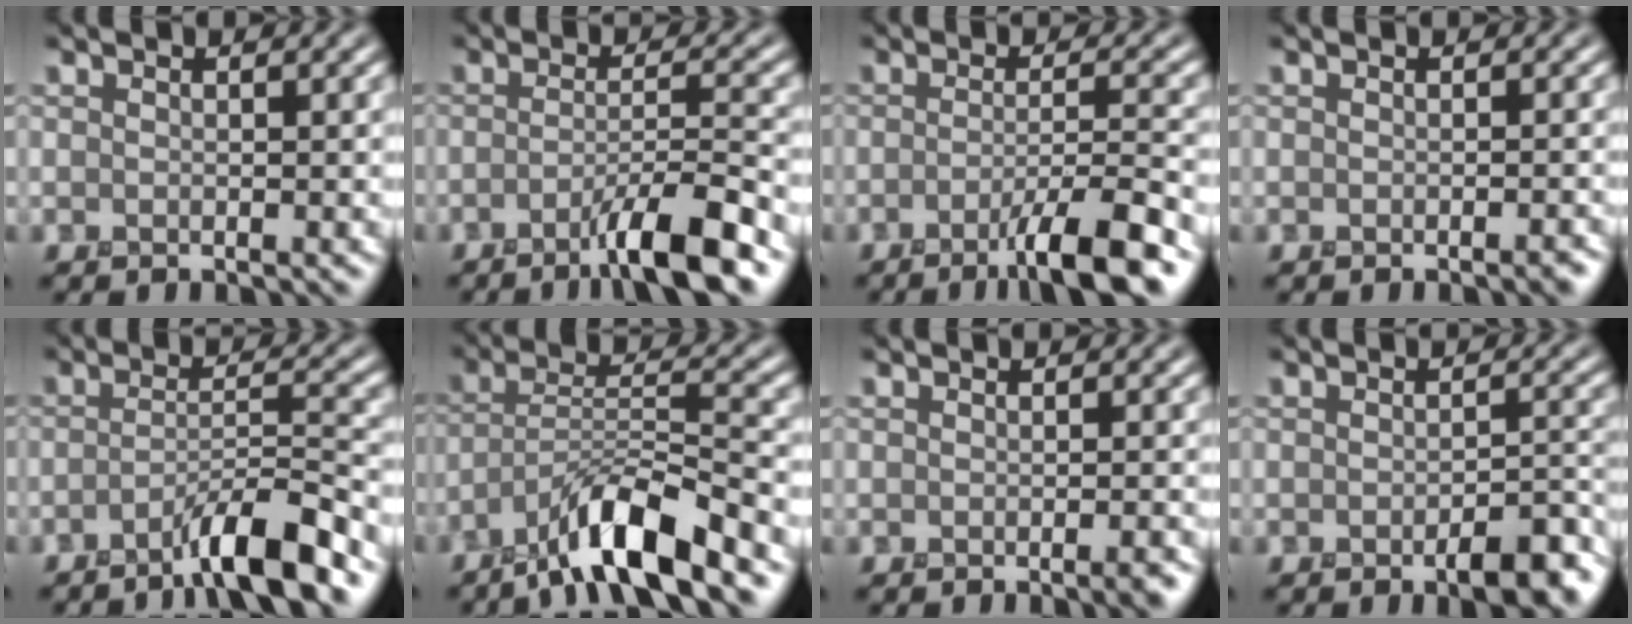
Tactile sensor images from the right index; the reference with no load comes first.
{"total": 5.8, "force": [-3.2, 0.7, 4.8], "torque": [-0.070, 0.009, -0.062]}
{"total": 6.2, "force": [-3.1, 0.8, 5.3], "torque": [-0.075, 0.003, -0.058]}
{"total": 0.9, "force": [-0.5, 0.2, 0.7], "torque": [-0.007, 0.001, -0.009]}
{"total": 5.8, "force": [-3.6, 0.6, 4.4], "torque": [-0.062, 0.013, -0.070]}
{"total": 8.1, "force": [-5.6, 1.3, 5.8], "torque": [-0.098, 0.009, -0.105]}
{"total": 1.5, "force": [-0.7, 0.3, 1.3], "torque": [-0.009, 0.000, -0.011]}
{"total": 4.0, "force": [-2.2, 1.2, 3.1], "torque": [-0.043, 0.000, -0.031]}